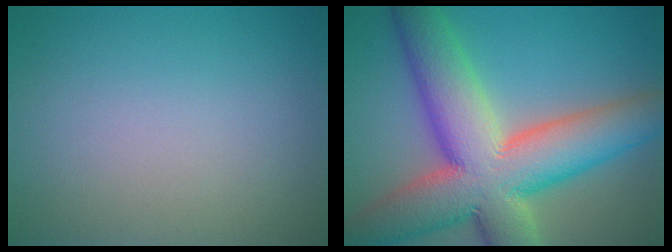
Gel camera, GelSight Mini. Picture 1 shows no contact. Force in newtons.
{"total": 14.4, "press": 14.4, "slide": 1.1}